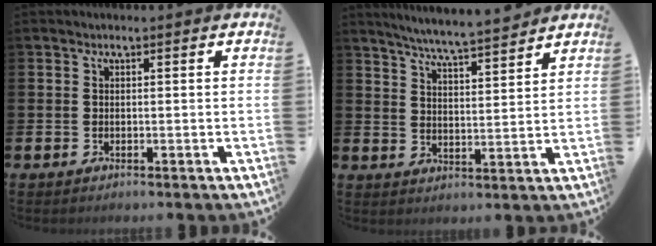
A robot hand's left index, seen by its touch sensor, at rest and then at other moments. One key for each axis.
{"total": 6.1, "fx": 5.9, "fy": -0.4, "fz": 1.4, "tx": -0.039, "ty": -0.041, "tz": 0.101}